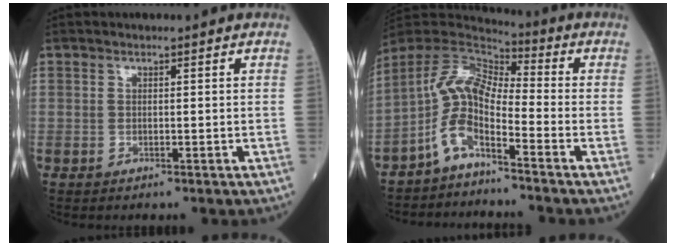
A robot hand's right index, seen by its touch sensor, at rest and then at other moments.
{"total": 7.8, "force": [-4.5, 1.8, 6.1], "torque": [-0.134, 0.017, -0.095]}